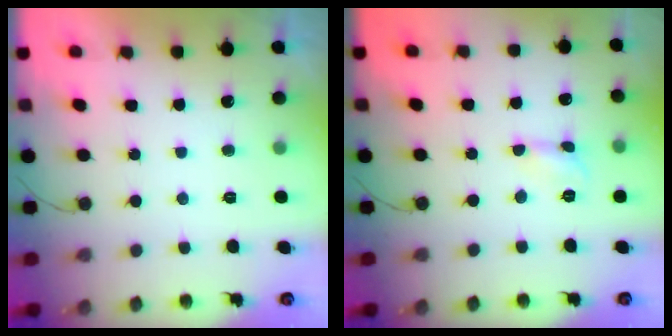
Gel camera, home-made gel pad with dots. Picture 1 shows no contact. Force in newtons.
{"total": 2.7, "press": 2.7, "slide": 0.2}